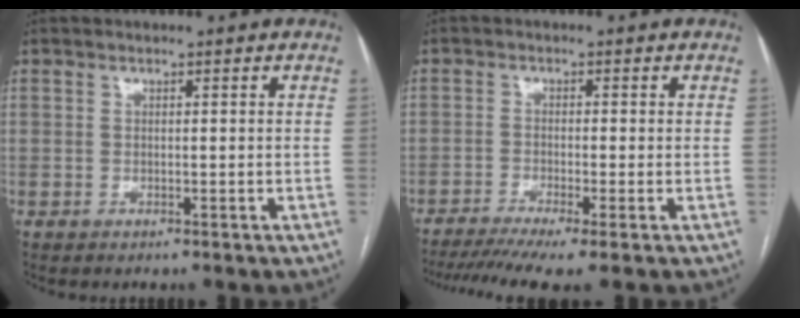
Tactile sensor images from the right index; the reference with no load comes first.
{"total": 8.2, "force": [-6.1, -0.3, 5.5], "torque": [-0.088, -0.012, -0.099]}